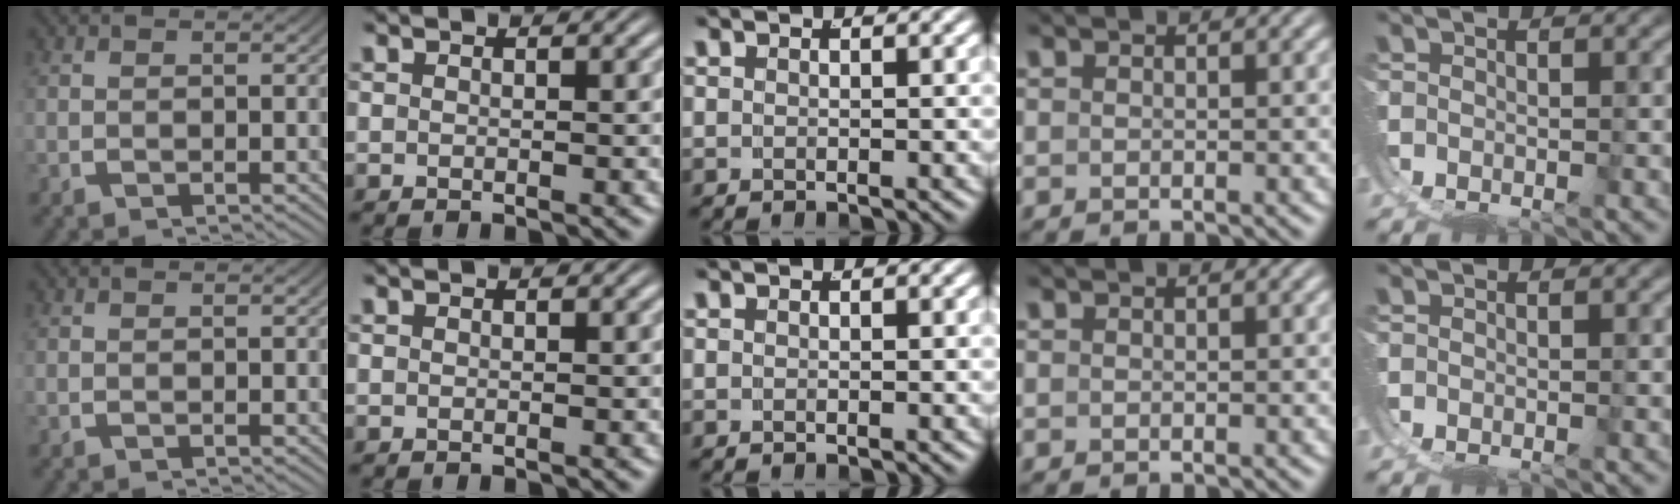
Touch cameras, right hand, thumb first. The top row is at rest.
{}